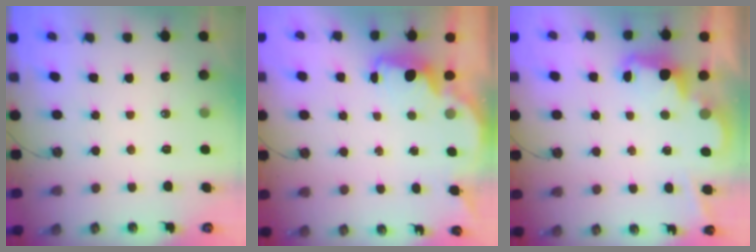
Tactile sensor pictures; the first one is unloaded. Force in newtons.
{"total": 1.8, "press": 1.6, "slide": 0.7}
{"total": 2.4, "press": 2.3, "slide": 0.5}